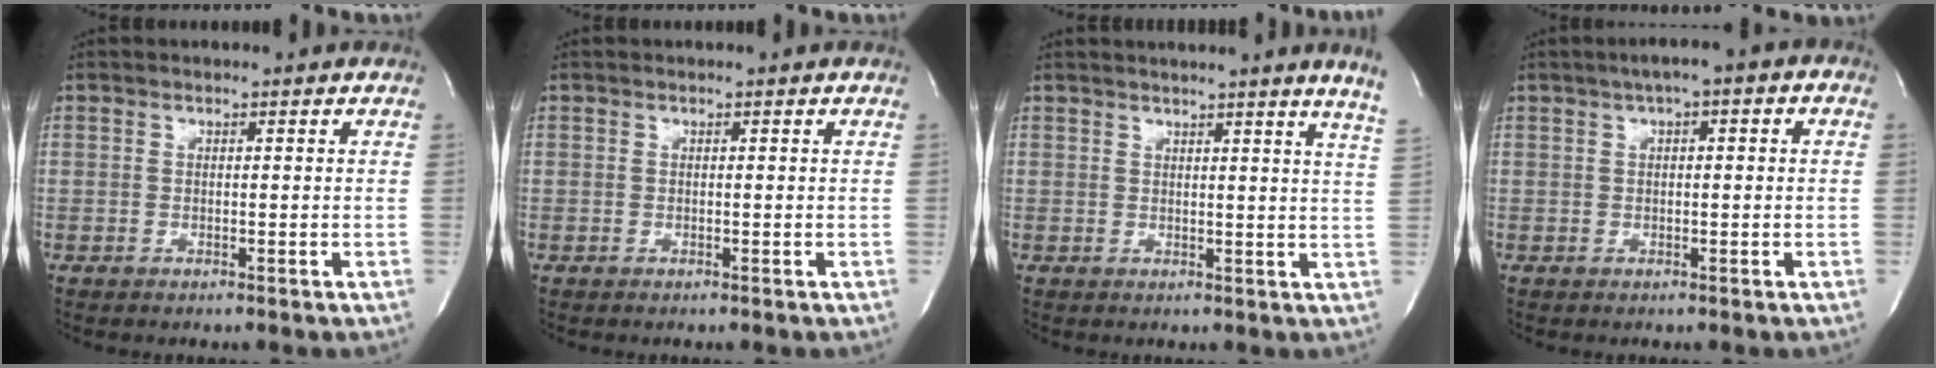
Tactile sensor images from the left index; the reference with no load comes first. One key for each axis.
{"total": 0.0}
{"total": 9.8, "fx": 8.4, "fy": -2.2, "fz": 4.7, "tx": -0.054, "ty": -0.040, "tz": 0.076}
{"total": 5.1, "fx": 1.9, "fy": 1.6, "fz": 4.5, "tx": -0.066, "ty": 0.026, "tz": 0.020}